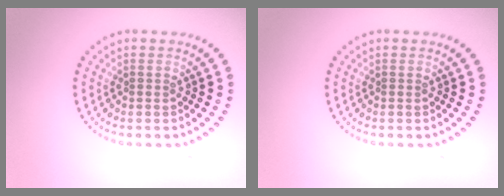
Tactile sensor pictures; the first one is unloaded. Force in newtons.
{"total": 0.0}